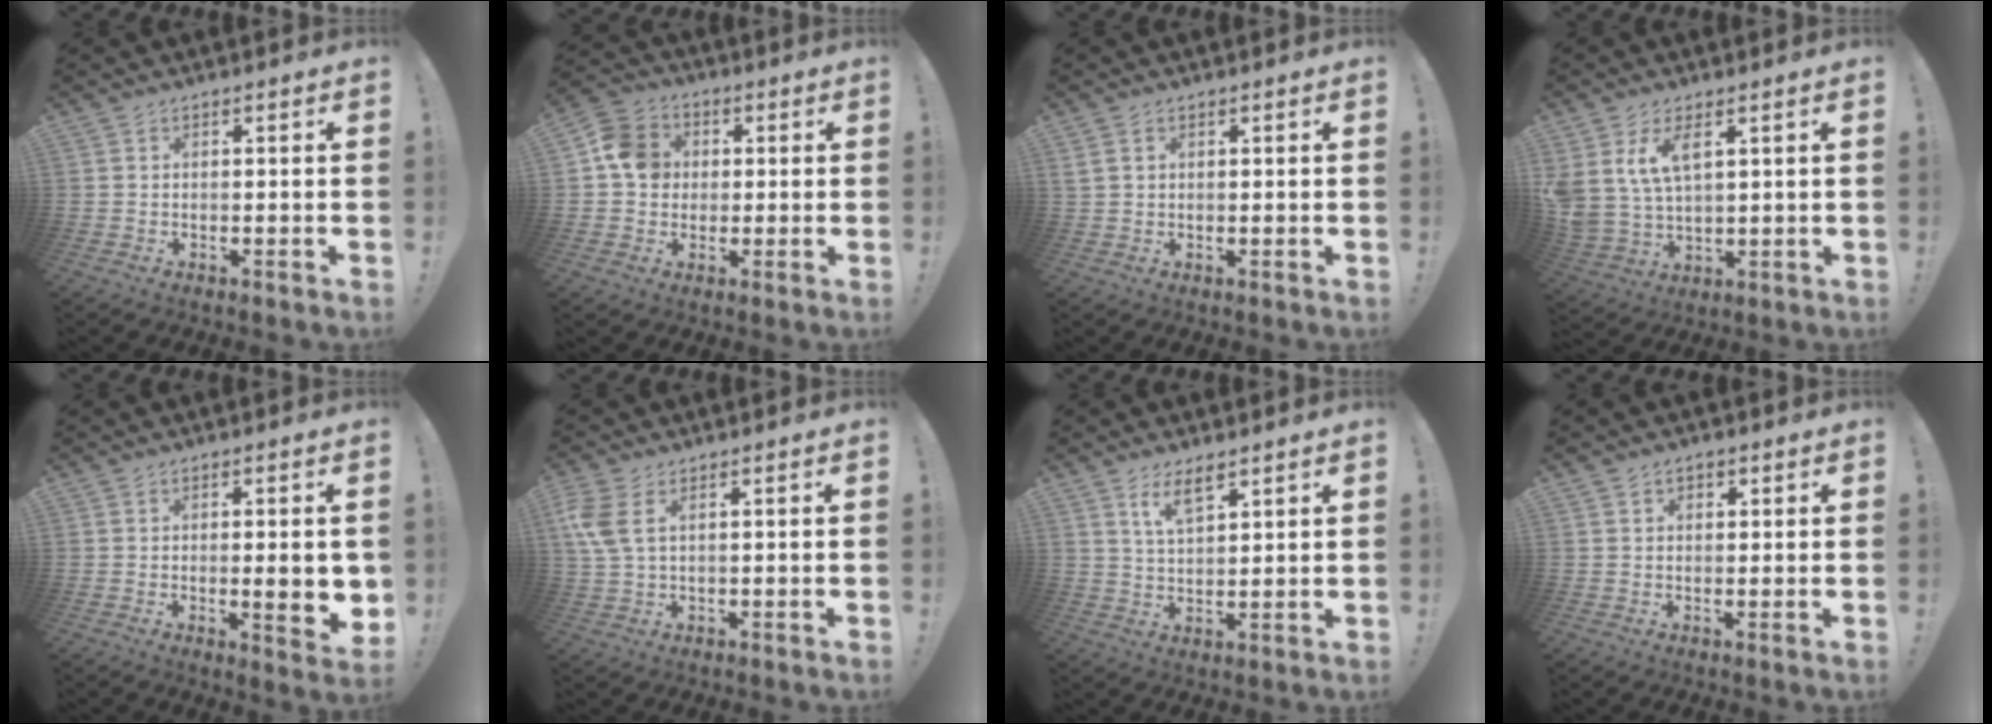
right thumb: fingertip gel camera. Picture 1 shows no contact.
{"total": 10.9, "force": [1.1, 9.7, 4.9], "torque": [-0.061, 0.009, 0.025]}
{"total": 2.3, "force": [1.2, 1.8, 0.9], "torque": [-0.019, 0.005, 0.023]}
{"total": 9.5, "force": [5.0, 5.0, 6.3], "torque": [-0.139, -0.017, 0.096]}
{"total": 7.5, "force": [0.0, 1.1, 7.4], "torque": [-0.090, -0.014, 0.002]}
{"total": 6.3, "force": [2.2, 2.8, 5.2], "torque": [-0.122, -0.006, 0.040]}
{"total": 6.6, "force": [4.7, 2.3, 3.9], "torque": [-0.073, -0.014, 0.083]}
{"total": 1.5, "force": [0.7, 1.2, 0.7], "torque": [0.000, -0.002, 0.009]}